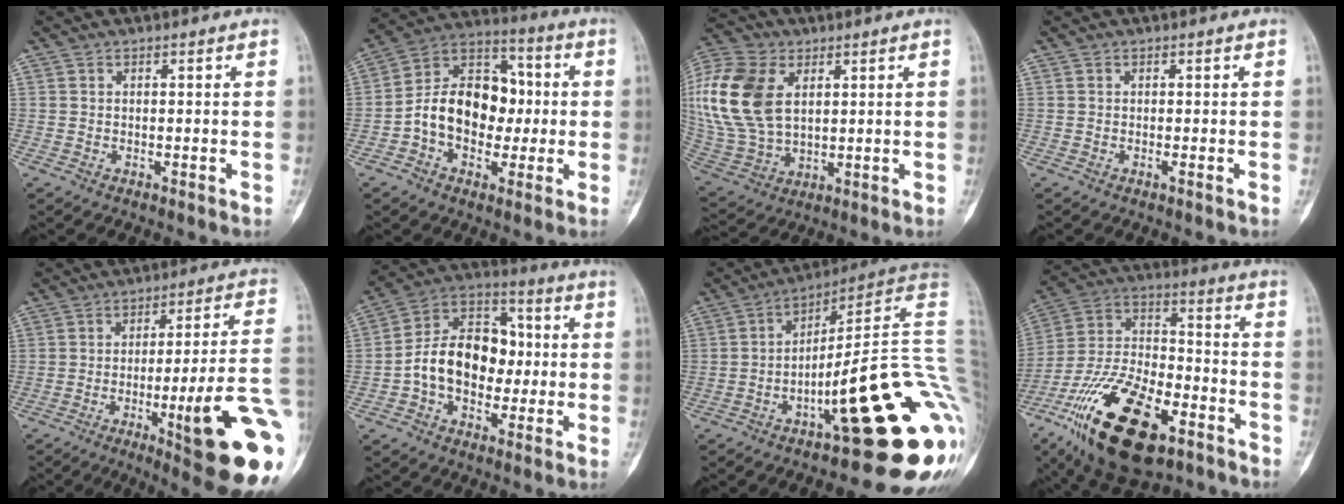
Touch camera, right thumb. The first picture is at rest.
{"total": 16.1, "force": [-1.3, 11.6, 11.0], "torque": [-0.139, 0.045, -0.029]}
{"total": 21.8, "force": [5.4, 14.3, 15.6], "torque": [-0.351, -0.008, 0.107]}
{"total": 0.0}
{"total": 22.0, "force": [-6.7, 2.8, 20.8], "torque": [-0.231, 0.011, -0.090]}
{"total": 15.6, "force": [-1.4, 11.2, 10.8], "torque": [-0.144, 0.046, -0.031]}
{"total": 25.4, "force": [-6.6, 4.6, 24.1], "torque": [-0.238, 0.052, -0.089]}
{"total": 26.1, "force": [-13.7, 12.1, 18.6], "torque": [-0.382, 0.047, -0.243]}